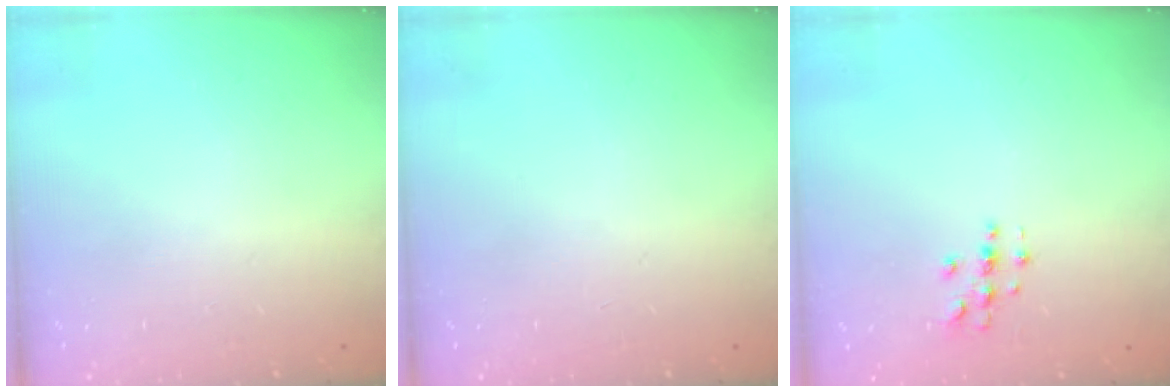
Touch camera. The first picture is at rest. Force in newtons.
{"total": 0.0}
{"total": 2.7, "press": 2.7, "slide": 0.3}